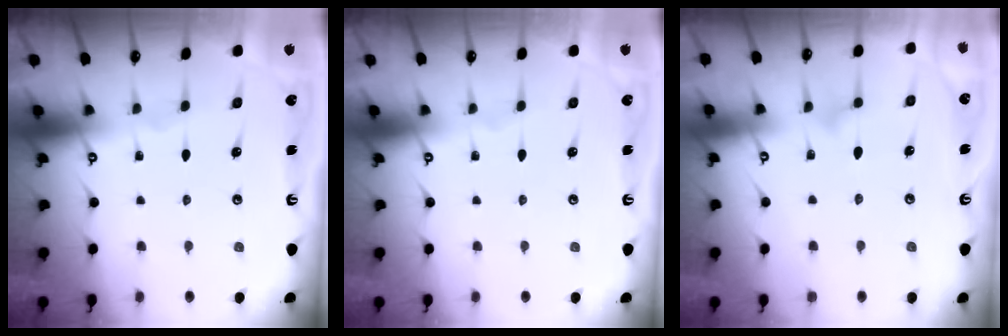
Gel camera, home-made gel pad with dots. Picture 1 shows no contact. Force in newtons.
{"total": 0.0}
{"total": 9.4, "press": 9.4, "slide": 0.6}